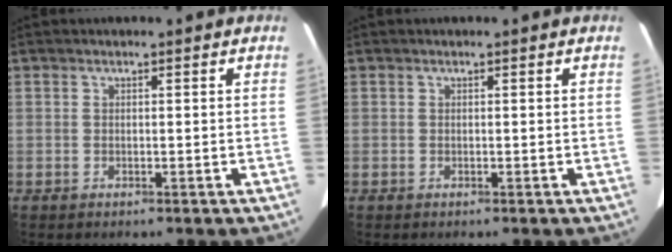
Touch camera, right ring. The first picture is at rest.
{"total": 0.0}